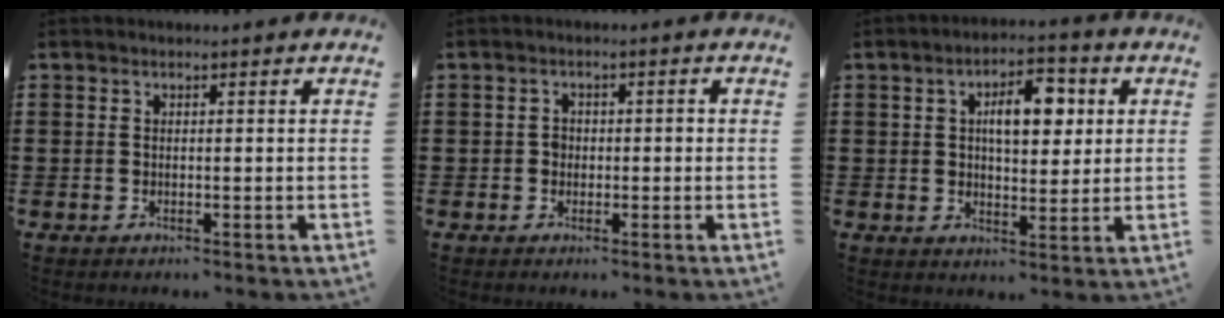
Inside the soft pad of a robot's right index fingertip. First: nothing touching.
{"total": 1.6, "force": [-0.4, 1.2, 1.0], "torque": [-0.020, 0.004, -0.009]}
{"total": 7.4, "force": [2.0, 3.6, 6.1], "torque": [-0.096, 0.002, 0.023]}